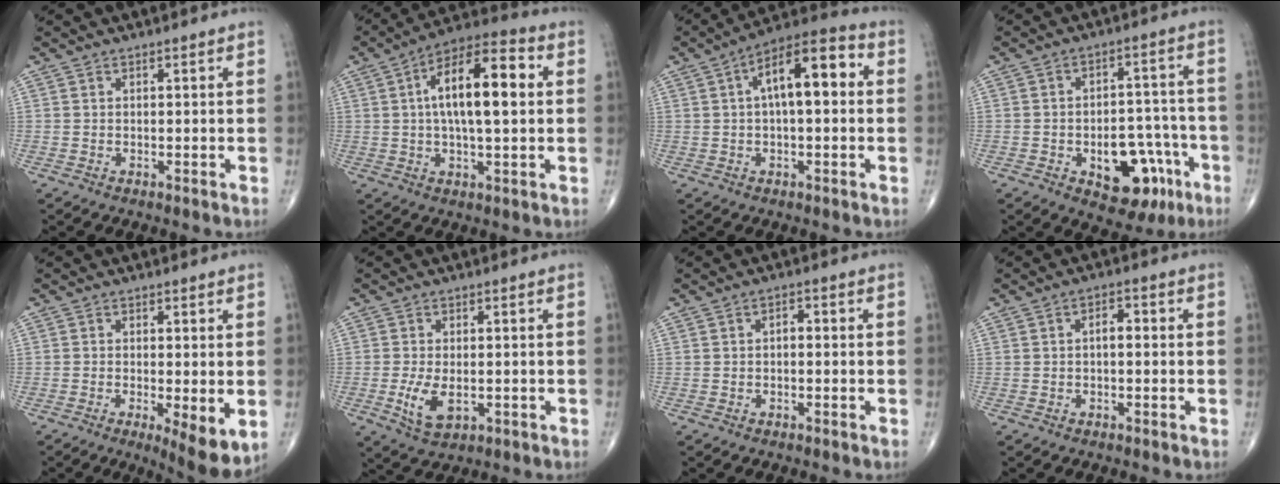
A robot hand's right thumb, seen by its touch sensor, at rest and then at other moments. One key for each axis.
{"total": 15.7, "fx": 2.2, "fy": 5.8, "fz": 14.4, "tx": -0.234, "ty": 0.026, "tz": 0.027}
{"total": 13.0, "fx": 2.1, "fy": 5.3, "fz": 11.7, "tx": -0.177, "ty": 0.036, "tz": 0.022}
{"total": 13.8, "fx": -5.8, "fy": 8.0, "fz": 9.6, "tx": -0.090, "ty": 0.046, "tz": -0.070}
{"total": 7.3, "fx": -1.6, "fy": 2.1, "fz": 6.8, "tx": -0.104, "ty": -0.022, "tz": -0.024}
{"total": 5.9, "fx": -1.2, "fy": 3.2, "fz": 4.8, "tx": -0.092, "ty": -0.010, "tz": -0.015}
{"total": 1.5, "fx": -0.2, "fy": 0.9, "fz": 1.2, "tx": -0.013, "ty": 0.006, "tz": -0.007}
{"total": 2.6, "fx": -0.1, "fy": 1.3, "fz": 2.2, "tx": -0.030, "ty": 0.011, "tz": -0.006}